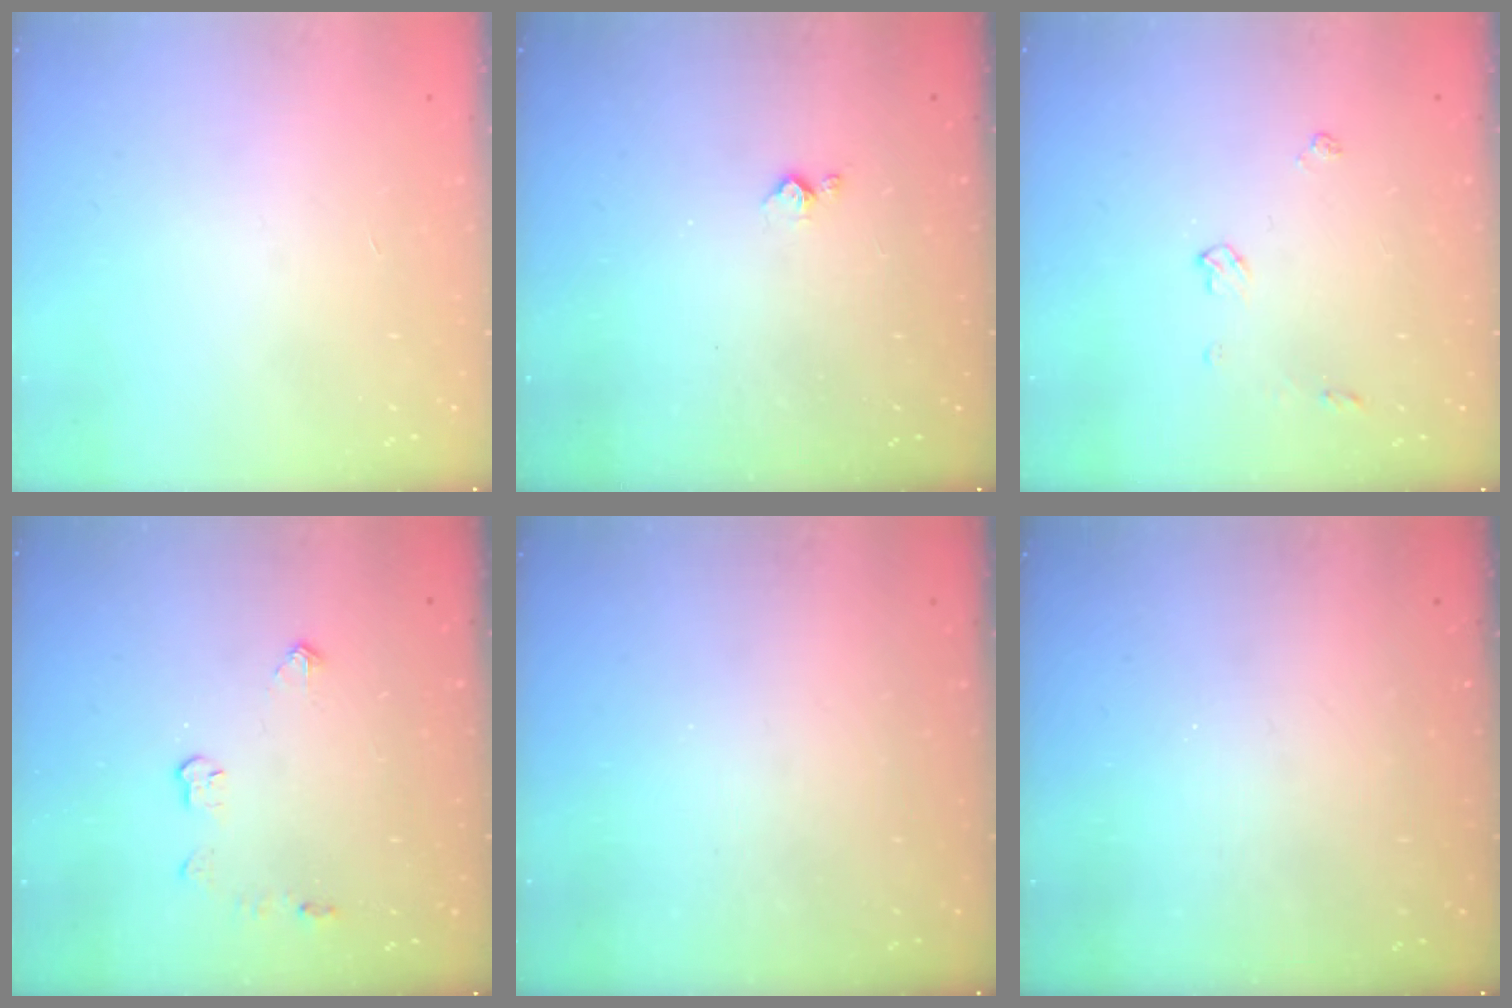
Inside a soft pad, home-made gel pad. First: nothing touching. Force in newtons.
{"total": 2.9, "press": 2.9, "slide": 0.5}
{"total": 4.7, "press": 4.7, "slide": 0.7}
{"total": 4.3, "press": 4.3, "slide": 0.6}
{"total": 0.0}
{"total": 0.0}